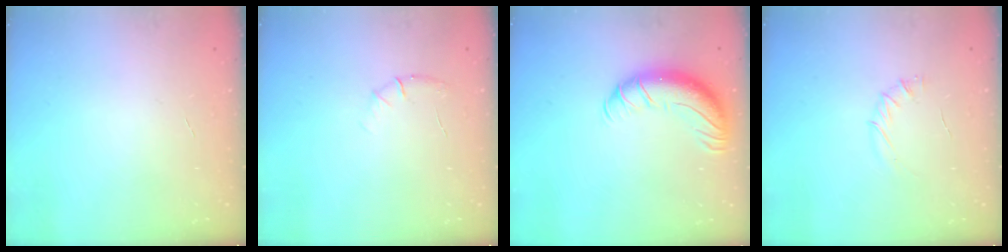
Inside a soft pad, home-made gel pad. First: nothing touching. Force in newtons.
{"total": 5.5, "press": 5.2, "slide": 1.6}
{"total": 12.3, "press": 11.9, "slide": 3.1}
{"total": 5.2, "press": 5.1, "slide": 1.1}